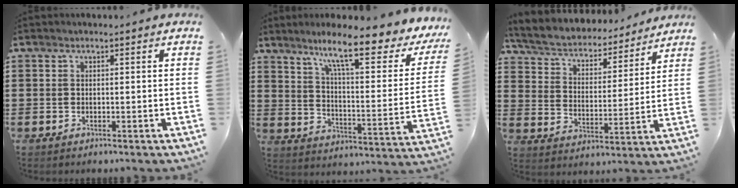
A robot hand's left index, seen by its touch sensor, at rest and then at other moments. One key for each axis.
{"total": 11.8, "fx": 8.6, "fy": 1.3, "fz": 8.0, "tx": -0.157, "ty": -0.046, "tz": 0.138}
{"total": 4.6, "fx": 4.2, "fy": 1.3, "fz": 1.5, "tx": -0.052, "ty": -0.029, "tz": 0.065}